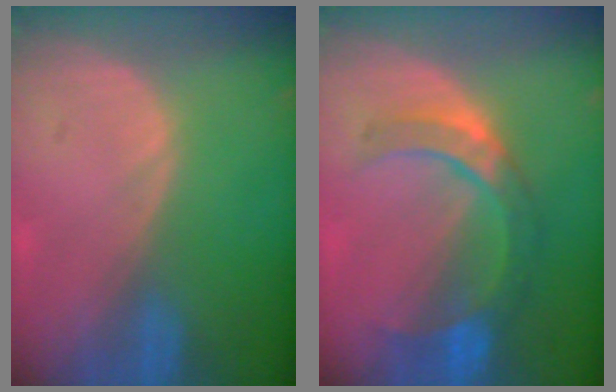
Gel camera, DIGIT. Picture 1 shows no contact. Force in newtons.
{"total": 7.1, "press": 7.0, "slide": 0.8}